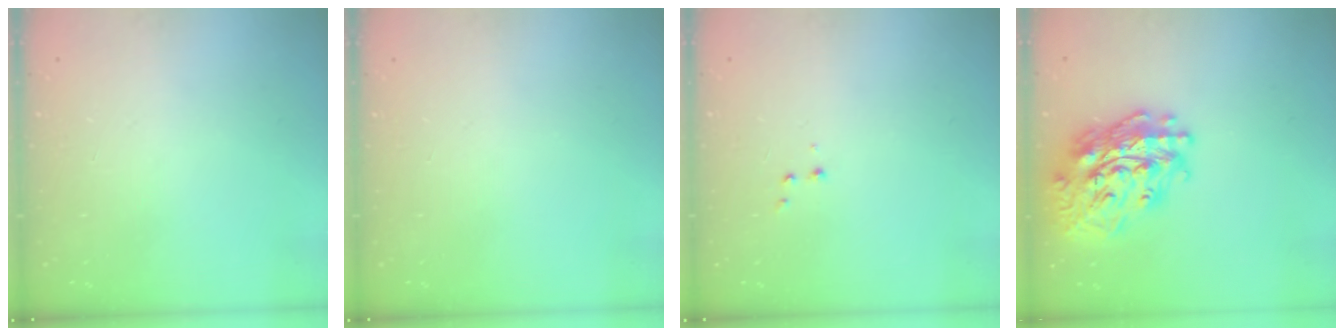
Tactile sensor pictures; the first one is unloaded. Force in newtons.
{"total": 0.0}
{"total": 2.6, "press": 2.5, "slide": 0.6}
{"total": 23.0, "press": 22.8, "slide": 2.4}